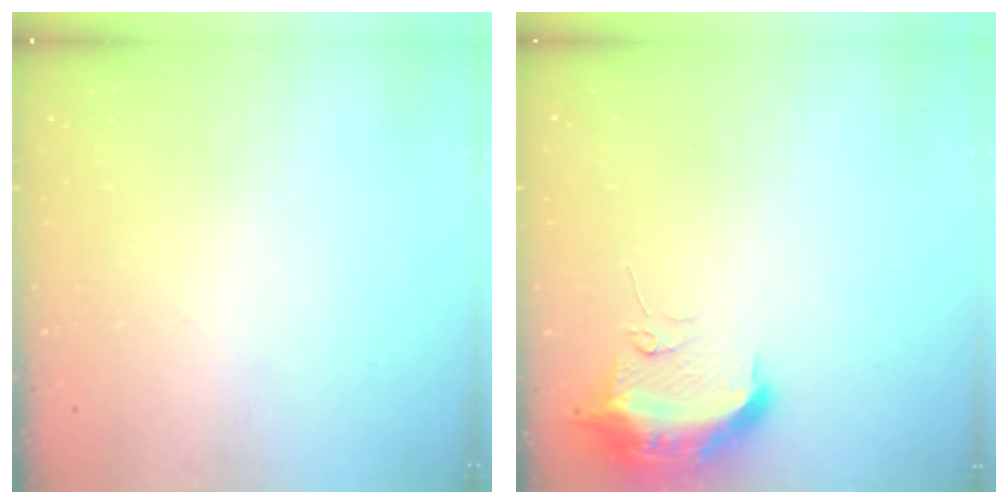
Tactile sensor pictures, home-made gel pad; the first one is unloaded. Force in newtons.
{"total": 12.3, "press": 10.5, "slide": 6.3}